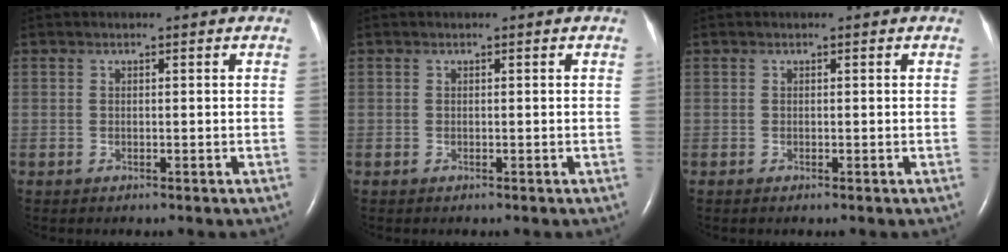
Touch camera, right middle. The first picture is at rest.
{"total": 0.0}
{"total": 0.0}